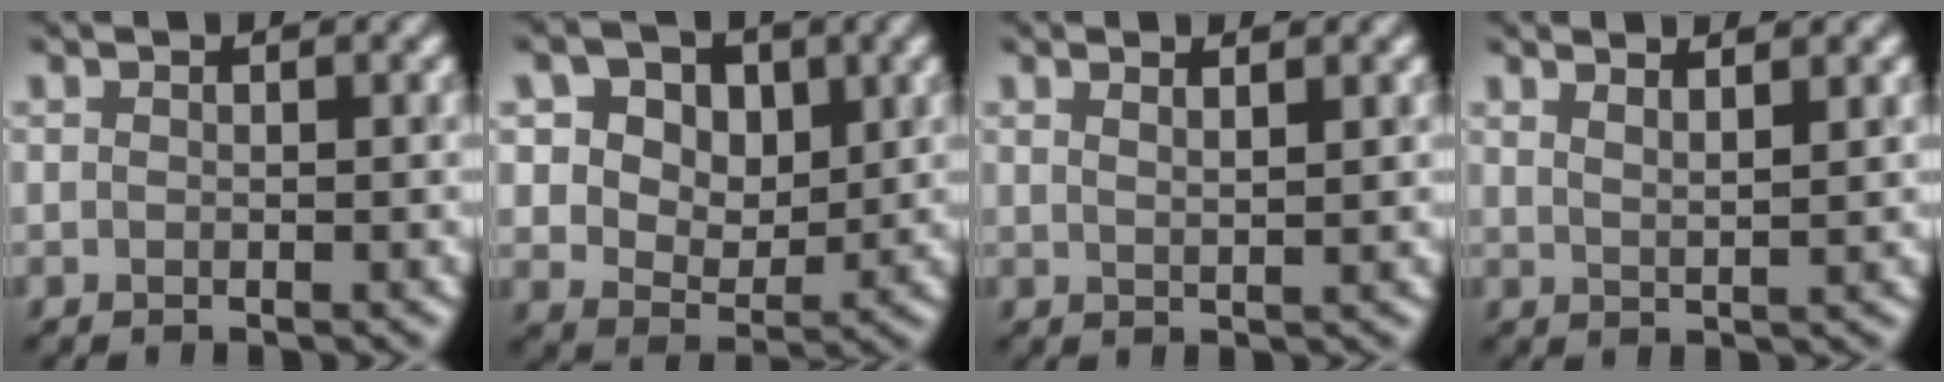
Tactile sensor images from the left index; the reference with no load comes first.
{"total": 8.1, "force": [3.3, 5.6, 4.9], "torque": [-0.089, 0.007, 0.045]}
{"total": 2.1, "force": [1.3, 0.7, 1.5], "torque": [-0.009, 0.007, 0.007]}
{"total": 2.7, "force": [1.9, 0.7, 1.7], "torque": [-0.007, 0.012, 0.013]}